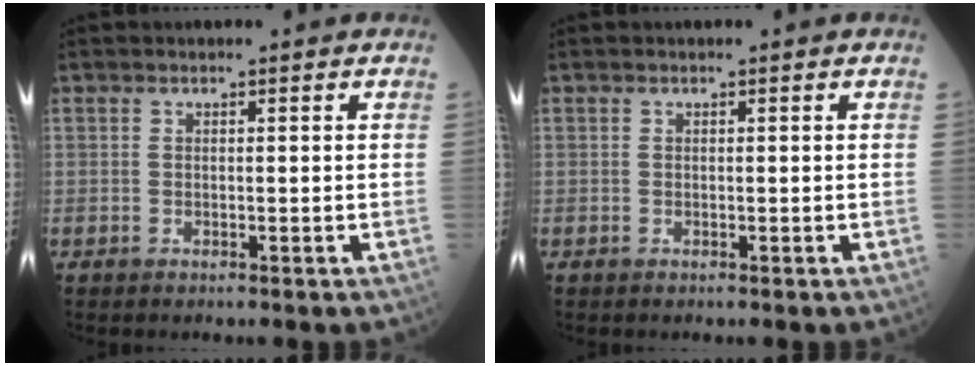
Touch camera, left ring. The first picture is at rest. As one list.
[{"total": 0.0}]